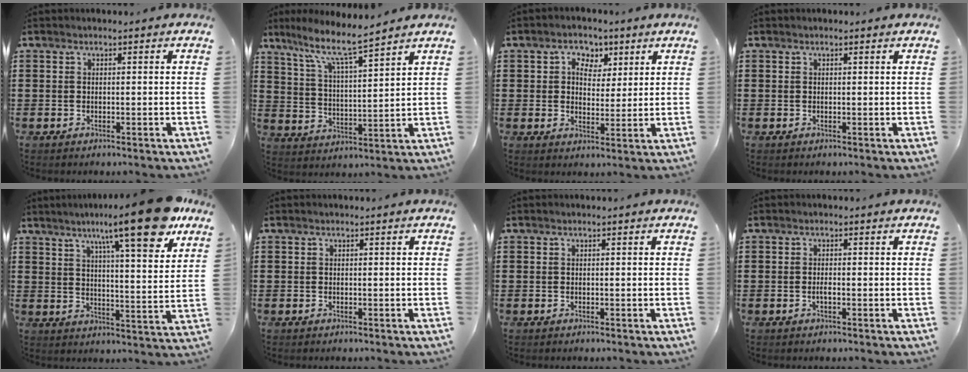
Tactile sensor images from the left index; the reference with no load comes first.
{"total": 8.2, "force": [6.7, 0.7, 4.8], "torque": [-0.117, -0.032, 0.113]}
{"total": 4.5, "force": [2.2, 3.5, 1.7], "torque": [-0.037, 0.010, 0.035]}
{"total": 0.0}
{"total": 14.7, "force": [9.8, 1.7, 10.8], "torque": [-0.175, -0.039, 0.150]}
{"total": 0.0}
{"total": 0.0}
{"total": 0.9, "force": [-0.3, 0.2, 0.8], "torque": [-0.017, -0.003, -0.005]}